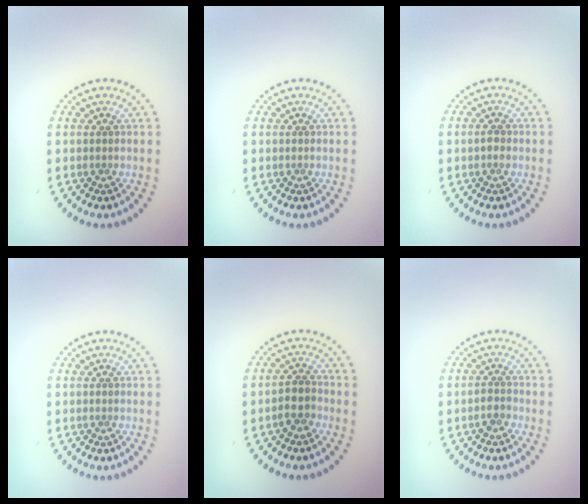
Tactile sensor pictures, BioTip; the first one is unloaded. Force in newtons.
{"total": 0.0}
{"total": 1.0, "press": 1.0, "slide": 0.2}
{"total": 0.0}
{"total": 2.1, "press": 1.8, "slide": 1.1}
{"total": 1.4, "press": 1.2, "slide": 0.7}